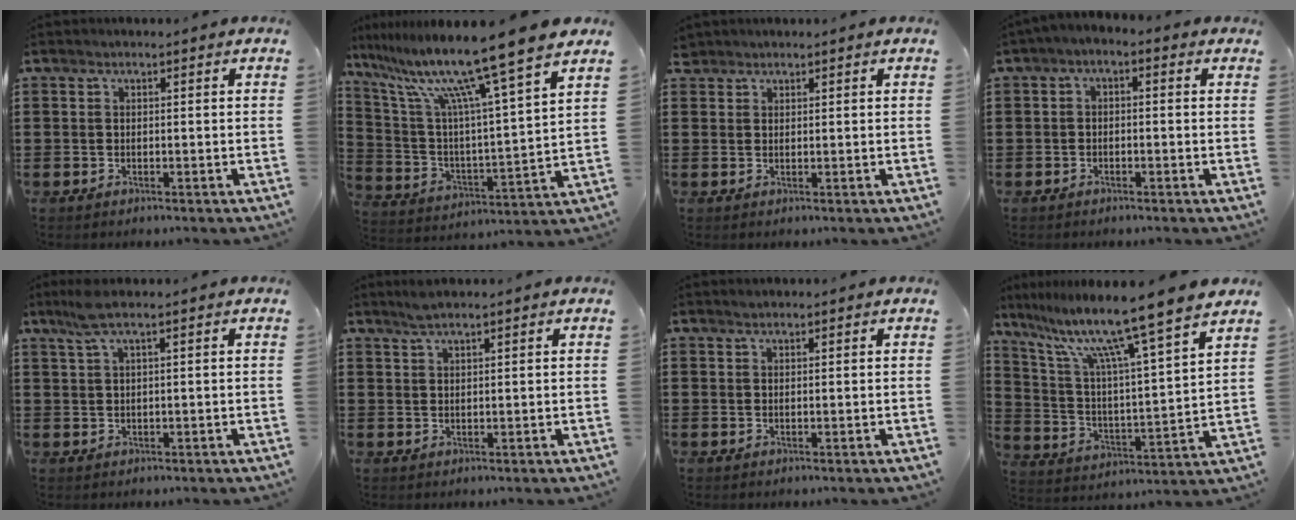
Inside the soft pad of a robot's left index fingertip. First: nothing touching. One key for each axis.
{"total": 14.0, "fx": 11.0, "fy": -0.5, "fz": 8.7, "tx": -0.199, "ty": -0.072, "tz": 0.175}
{"total": 1.4, "fx": 1.3, "fy": 0.7, "fz": 0.1, "tx": -0.006, "ty": 0.003, "tz": 0.026}
{"total": 1.7, "fx": -1.5, "fy": 0.4, "fz": 0.6, "tx": -0.012, "ty": 0.002, "tz": -0.033}
{"total": 2.9, "fx": 1.5, "fy": 0.1, "fz": 2.5, "tx": -0.060, "ty": -0.003, "tz": 0.024}
{"total": 2.1, "fx": 1.7, "fy": 0.2, "fz": 1.1, "tx": -0.025, "ty": 0.000, "tz": 0.031}
{"total": 0.7, "fx": 0.6, "fy": 0.2, "fz": 0.2, "tx": -0.005, "ty": 0.001, "tz": 0.012}
{"total": 12.6, "fx": 10.1, "fy": -0.8, "fz": 7.5, "tx": -0.174, "ty": -0.070, "tz": 0.160}